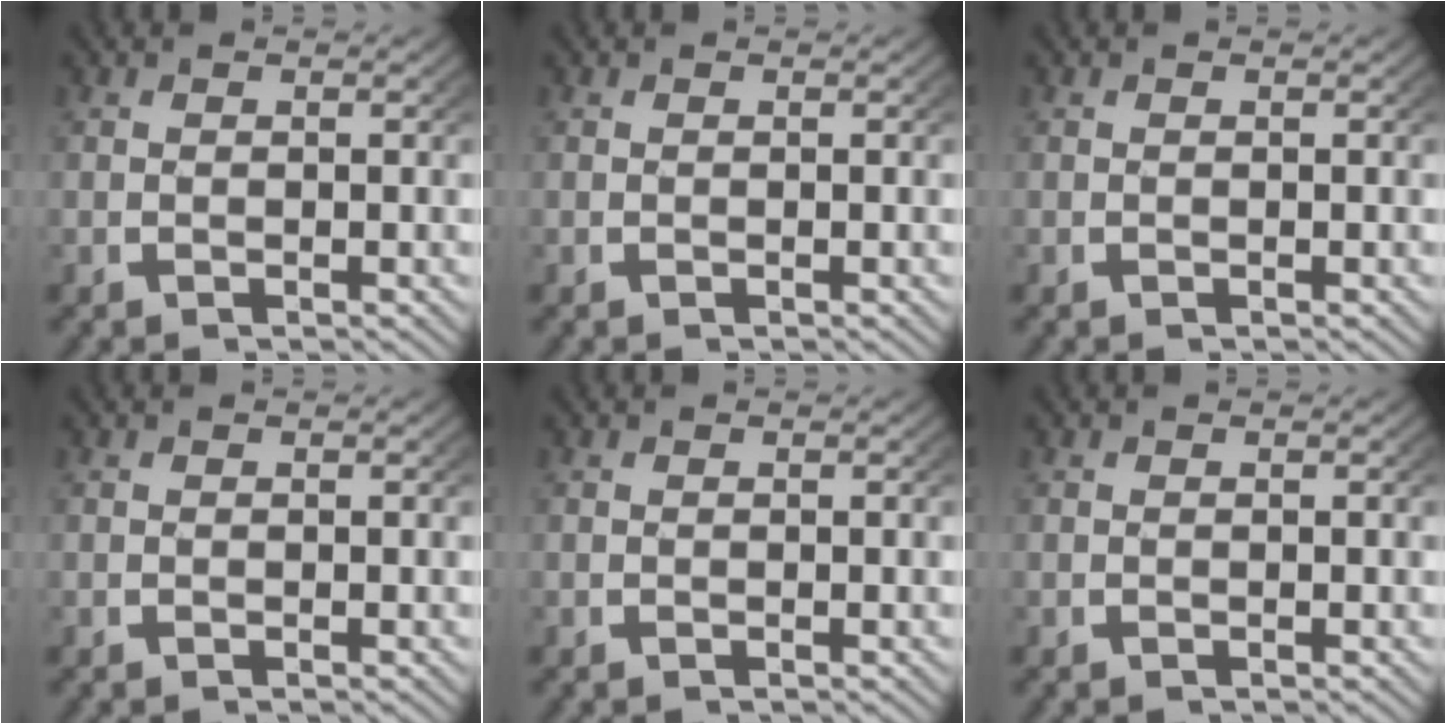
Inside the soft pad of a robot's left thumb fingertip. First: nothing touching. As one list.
[{"total": 0.0}, {"total": 0.0}, {"total": 0.0}, {"total": 0.0}, {"total": 0.0}]